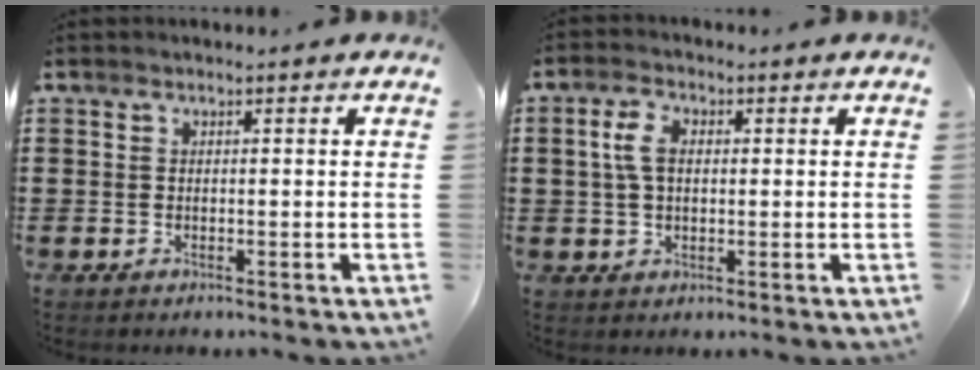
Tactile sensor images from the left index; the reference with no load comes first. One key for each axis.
{"total": 4.7, "fx": 0.7, "fy": 2.7, "fz": 3.8, "tx": -0.086, "ty": 0.011, "tz": 0.009}